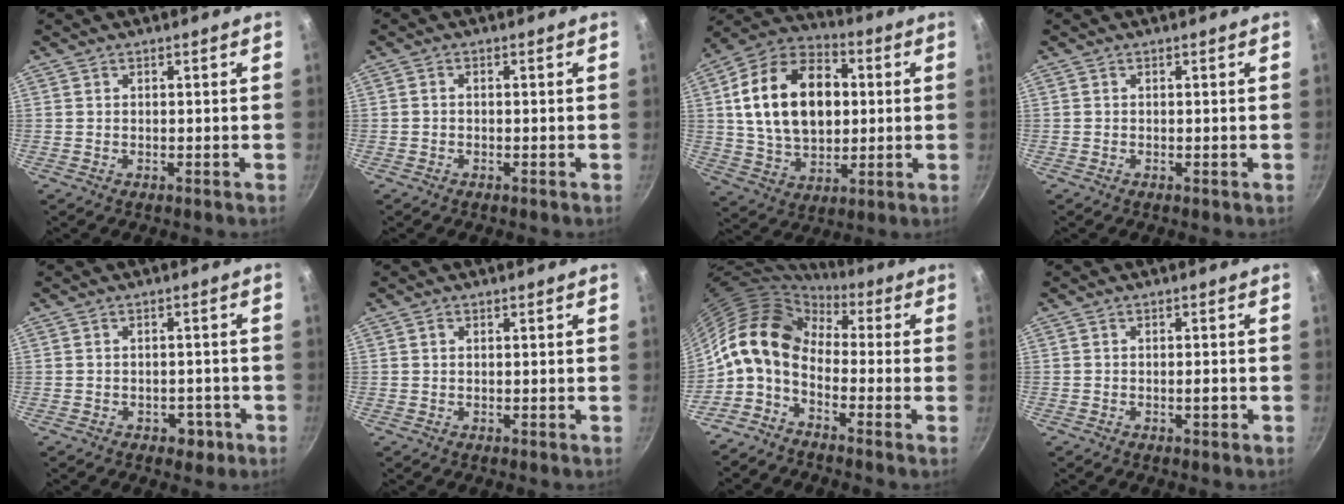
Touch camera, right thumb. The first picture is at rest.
{"total": 0.7, "force": [-0.4, 0.4, 0.4], "torque": [-0.011, 0.006, -0.008]}
{"total": 21.6, "force": [3.0, 14.5, 15.7], "torque": [-0.242, 0.015, 0.046]}
{"total": 0.0}
{"total": 3.6, "force": [-1.8, 2.5, 1.8], "torque": [-0.006, 0.020, -0.010]}
{"total": 0.7, "force": [0.2, 0.5, 0.5], "torque": [-0.009, 0.003, 0.002]}
{"total": 12.0, "force": [-1.1, 7.7, 9.0], "torque": [-0.151, 0.036, -0.043]}
{"total": 1.6, "force": [-0.7, 0.6, 1.2], "torque": [-0.017, 0.007, -0.012]}